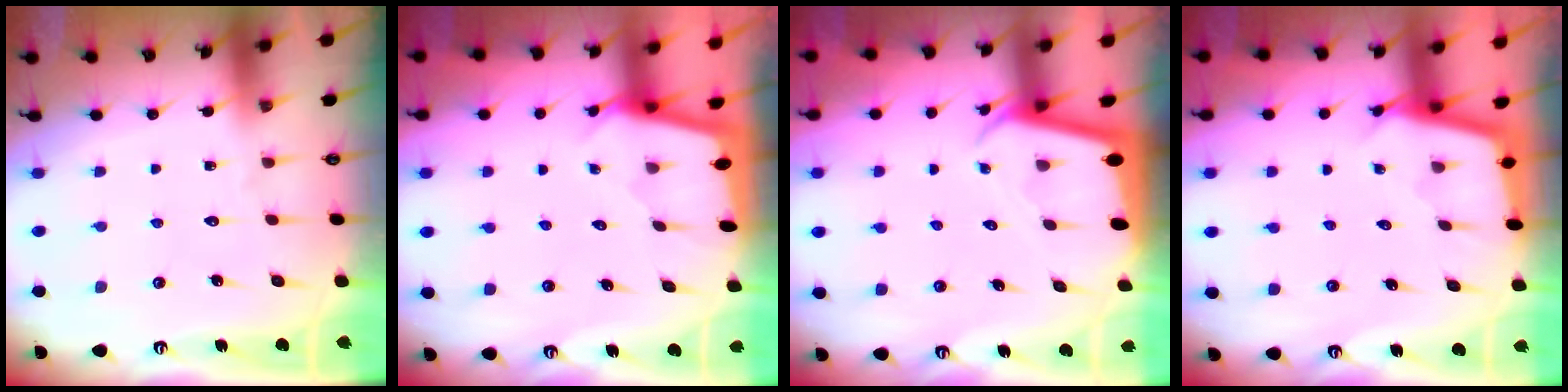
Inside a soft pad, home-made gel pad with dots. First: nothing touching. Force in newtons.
{"total": 1.6, "press": 1.6, "slide": 0.3}
{"total": 2.1, "press": 2.1, "slide": 0.1}
{"total": 2.5, "press": 2.5, "slide": 0.2}